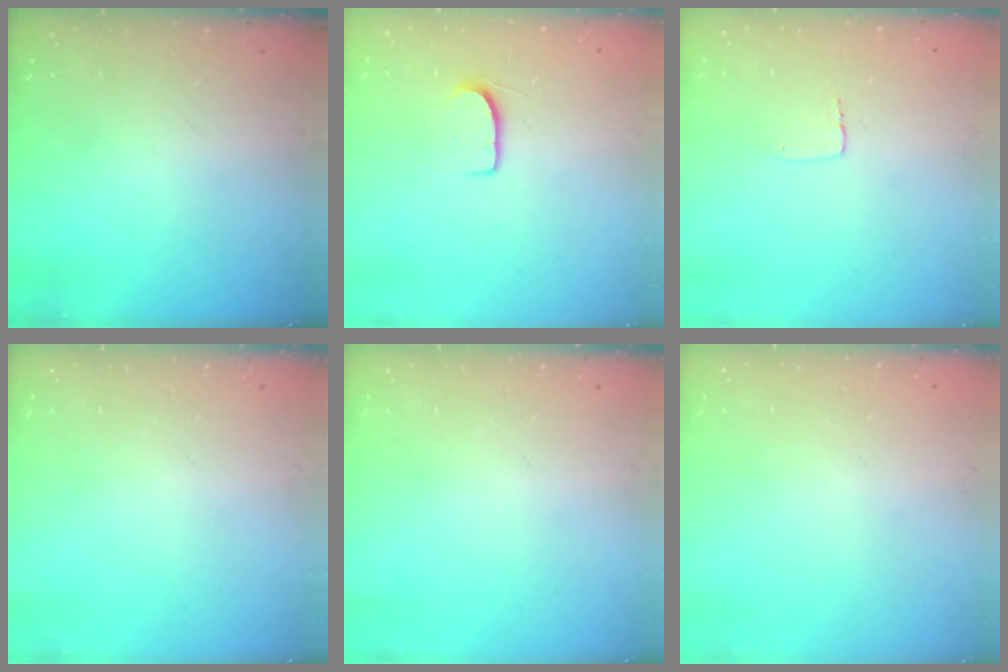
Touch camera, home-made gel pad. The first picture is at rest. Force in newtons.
{"total": 7.1, "press": 7.1, "slide": 0.6}
{"total": 2.7, "press": 2.7, "slide": 0.1}
{"total": 0.0}
{"total": 0.0}
{"total": 0.0}